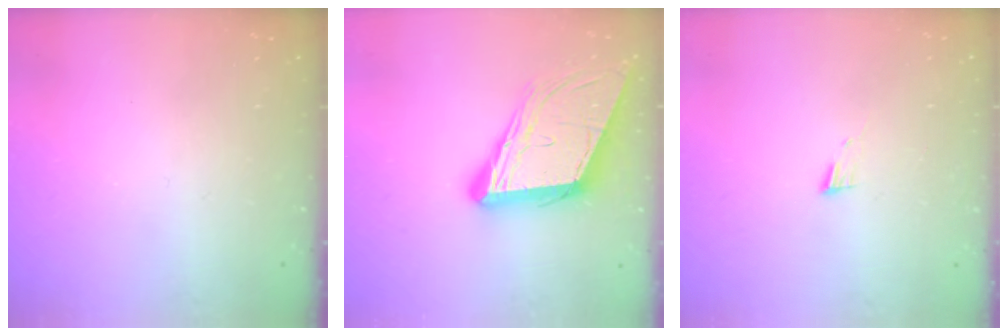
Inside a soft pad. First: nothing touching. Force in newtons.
{"total": 15.9, "press": 15.4, "slide": 4.0}
{"total": 4.9, "press": 4.9, "slide": 0.5}